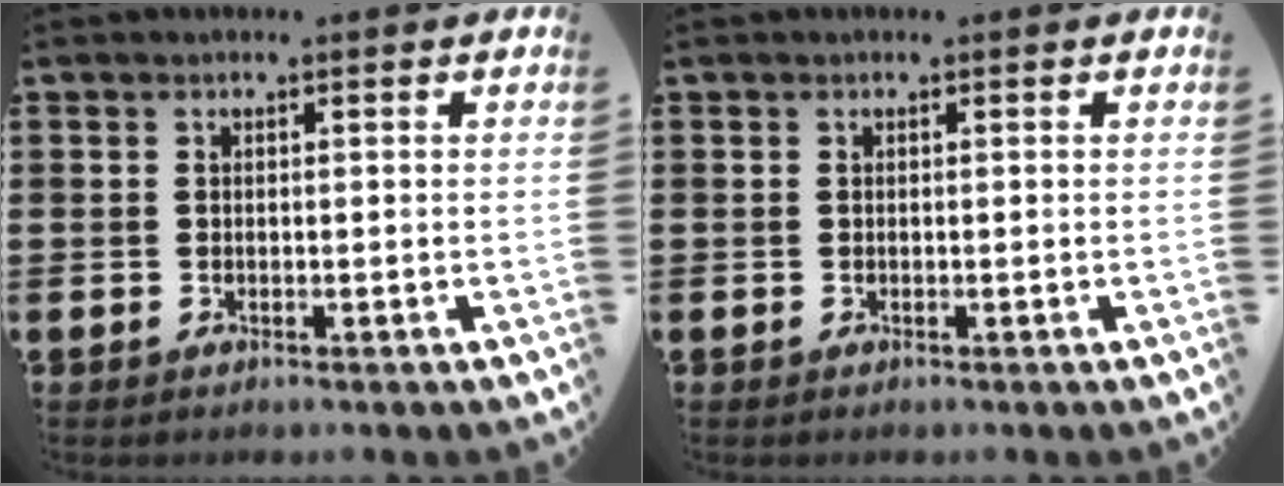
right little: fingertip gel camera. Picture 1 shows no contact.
{"total": 0.0}